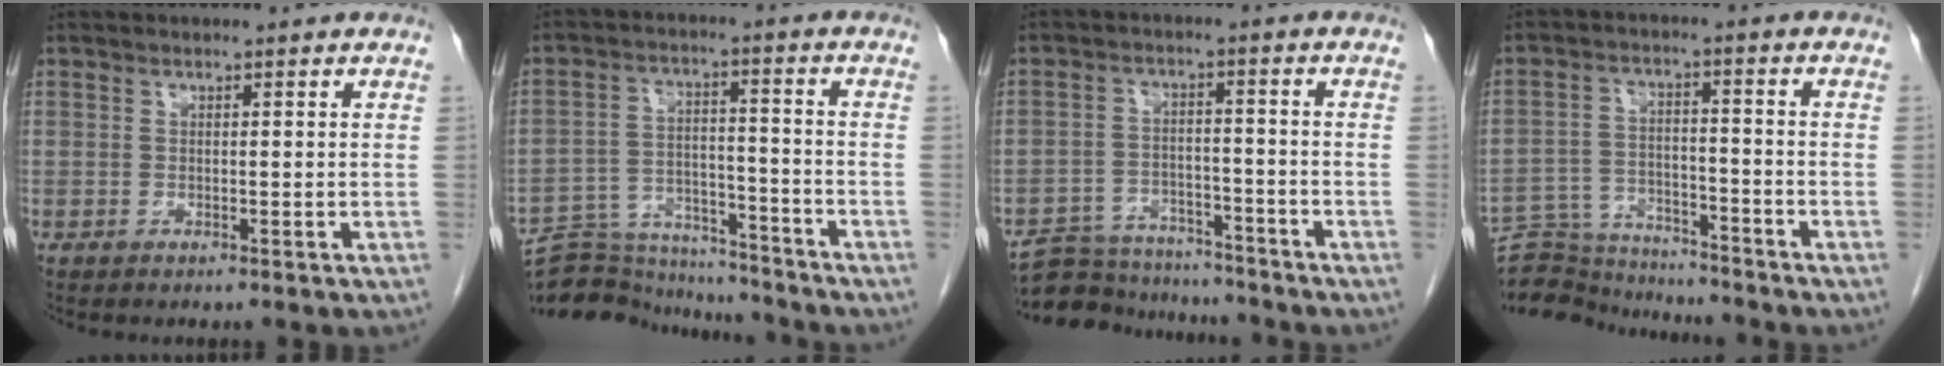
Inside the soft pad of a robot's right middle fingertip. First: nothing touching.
{"total": 14.4, "force": [-13.9, 3.0, 2.2], "torque": [-0.042, 0.025, -0.214]}
{"total": 11.4, "force": [-10.7, 3.6, 1.8], "torque": [-0.029, 0.013, -0.162]}
{"total": 12.3, "force": [-12.0, 2.3, 1.3], "torque": [-0.024, 0.023, -0.191]}